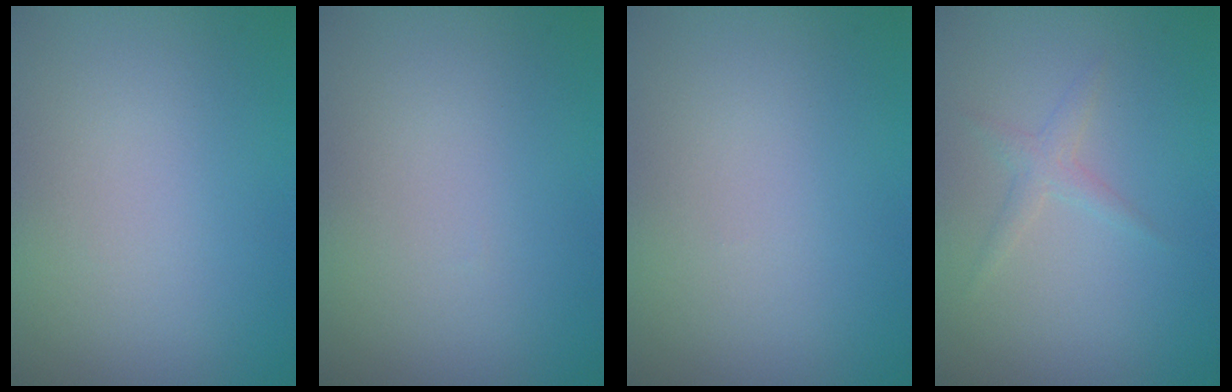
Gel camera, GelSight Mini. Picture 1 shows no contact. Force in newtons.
{"total": 0.0}
{"total": 0.0}
{"total": 1.3, "press": 1.3, "slide": 0.0}